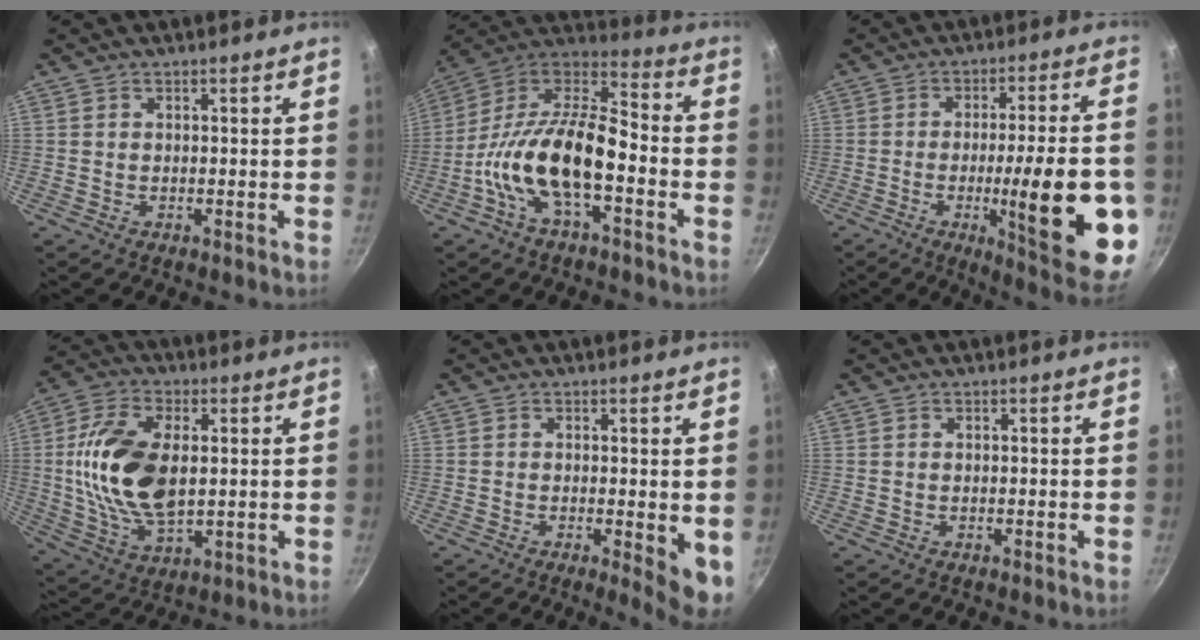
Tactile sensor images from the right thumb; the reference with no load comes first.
{"total": 19.4, "force": [-5.7, 8.8, 16.3], "torque": [-0.292, 0.053, -0.125]}
{"total": 22.2, "force": [-5.3, 4.5, 21.1], "torque": [-0.276, 0.009, -0.069]}
{"total": 17.5, "force": [1.5, 9.8, 14.5], "torque": [-0.271, 0.000, 0.030]}
{"total": 5.8, "force": [-0.6, 1.7, 5.5], "torque": [-0.064, -0.010, -0.005]}
{"total": 0.0}